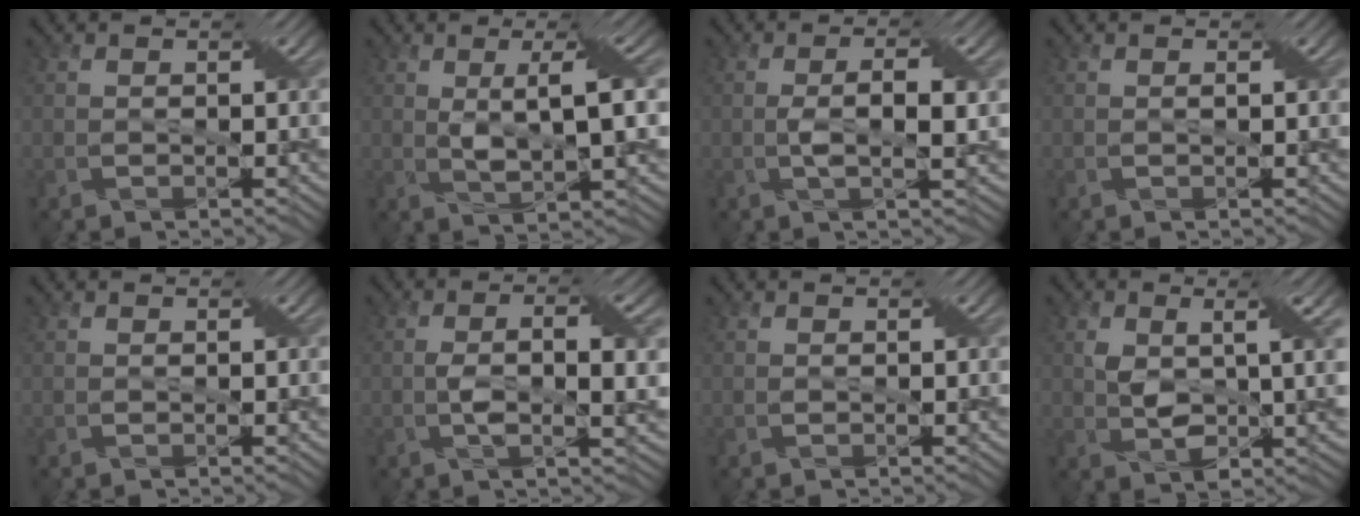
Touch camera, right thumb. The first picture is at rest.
{"total": 5.0, "force": [1.5, 0.6, 4.8], "torque": [-0.080, 0.003, 0.029]}
{"total": 2.7, "force": [0.2, 0.0, 2.7], "torque": [-0.054, 0.004, 0.001]}
{"total": 0.0}
{"total": 0.0}
{"total": 4.1, "force": [0.2, 0.7, 4.0], "torque": [-0.077, 0.001, 0.001]}
{"total": 0.0}
{"total": 5.0, "force": [0.8, 1.8, 4.6], "torque": [-0.083, 0.004, 0.017]}